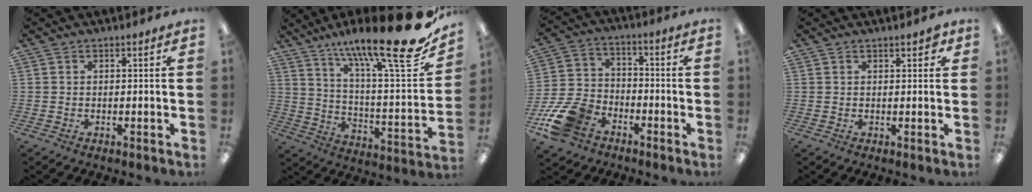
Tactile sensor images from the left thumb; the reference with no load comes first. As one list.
[{"total": 23.5, "force": [16.9, 3.8, 15.9], "torque": [-0.240, -0.119, 0.264]}, {"total": 13.0, "force": [-7.9, 8.3, 6.2], "torque": [-0.132, 0.052, -0.144]}, {"total": 2.0, "force": [1.4, 0.8, 1.2], "torque": [-0.009, -0.003, 0.020]}]